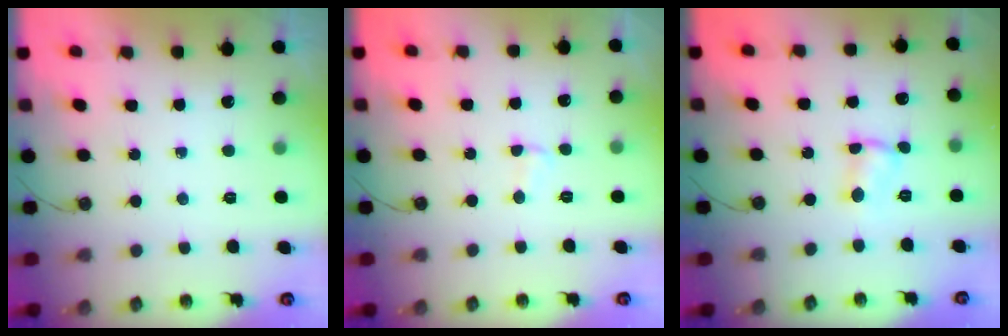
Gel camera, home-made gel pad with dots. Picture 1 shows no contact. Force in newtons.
{"total": 2.8, "press": 2.7, "slide": 0.3}
{"total": 2.3, "press": 2.3, "slide": 0.1}